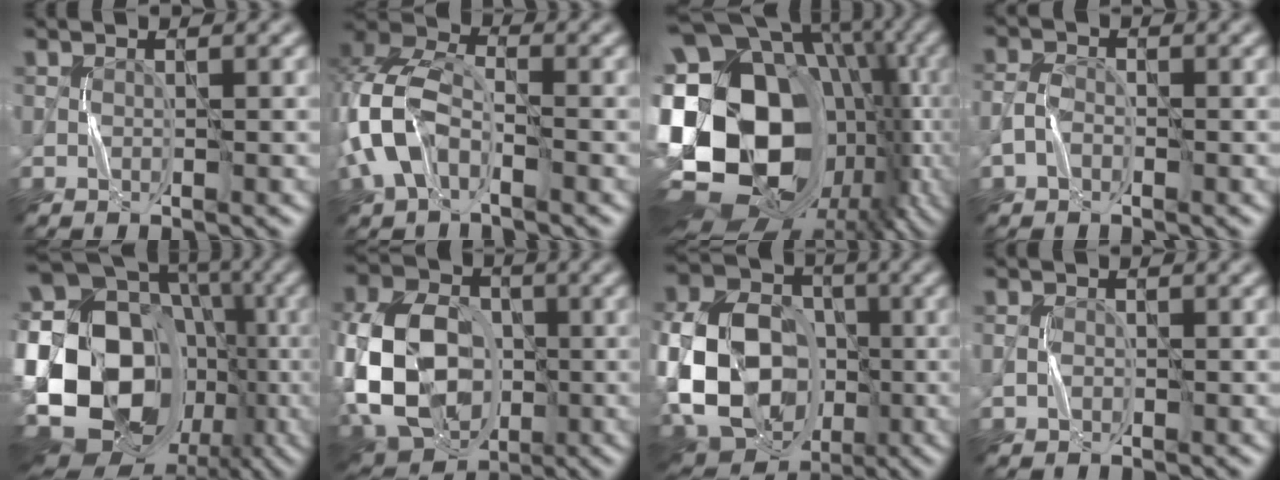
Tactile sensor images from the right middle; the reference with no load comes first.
{"total": 7.2, "force": [-2.2, 4.7, 4.9], "torque": [-0.125, 0.007, -0.055]}
{"total": 22.7, "force": [-2.5, 17.1, 14.7], "torque": [-0.271, 0.004, -0.053]}
{"total": 1.7, "force": [-0.9, 1.2, 0.8], "torque": [-0.016, 0.006, -0.021]}
{"total": 23.7, "force": [-4.9, 19.2, 12.9], "torque": [-0.249, 0.002, -0.130]}
{"total": 14.6, "force": [-1.9, 10.8, 9.5], "torque": [-0.190, -0.002, -0.034]}
{"total": 16.4, "force": [-2.8, 12.7, 9.9], "torque": [-0.204, -0.008, -0.046]}
{"total": 1.0, "force": [-0.1, 0.9, 0.4], "torque": [-0.005, 0.002, -0.004]}